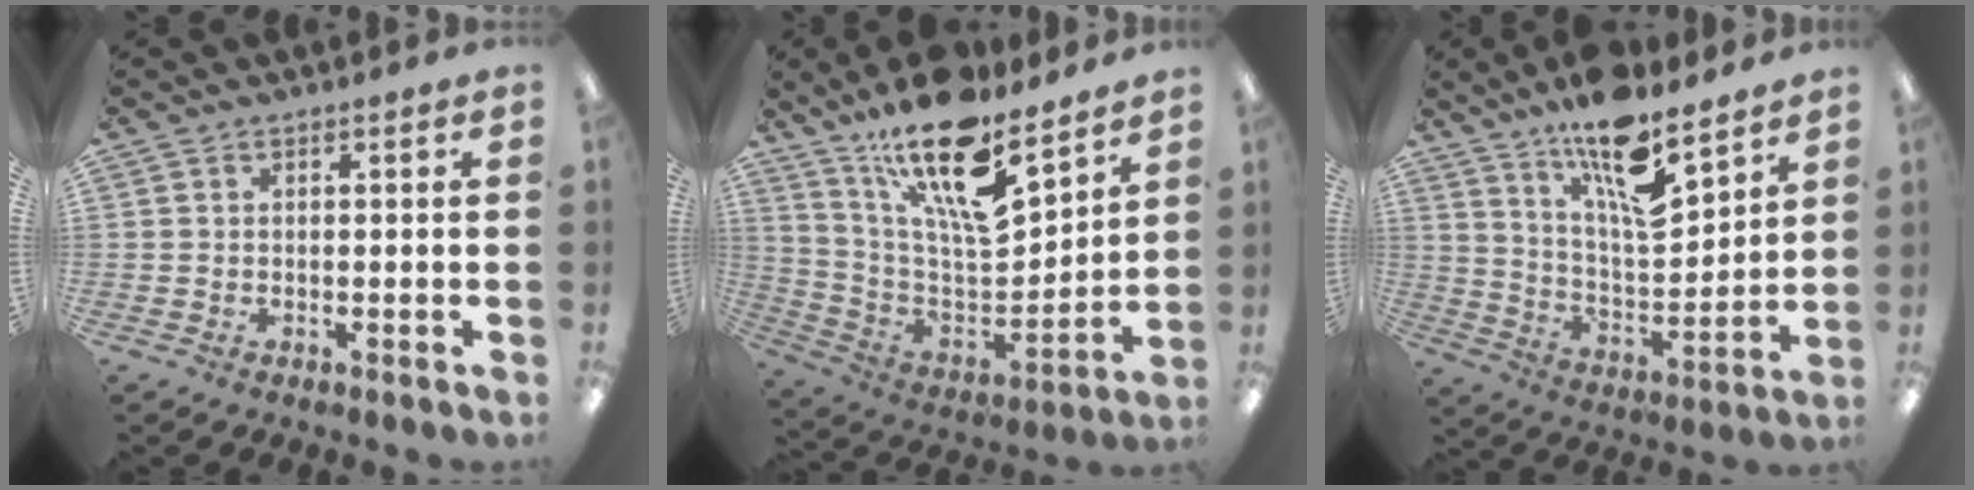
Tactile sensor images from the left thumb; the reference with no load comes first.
{"total": 20.6, "force": [14.3, 6.9, 13.1], "torque": [-0.232, -0.093, 0.248]}
{"total": 15.9, "force": [11.5, 4.9, 9.8], "torque": [-0.170, -0.070, 0.196]}